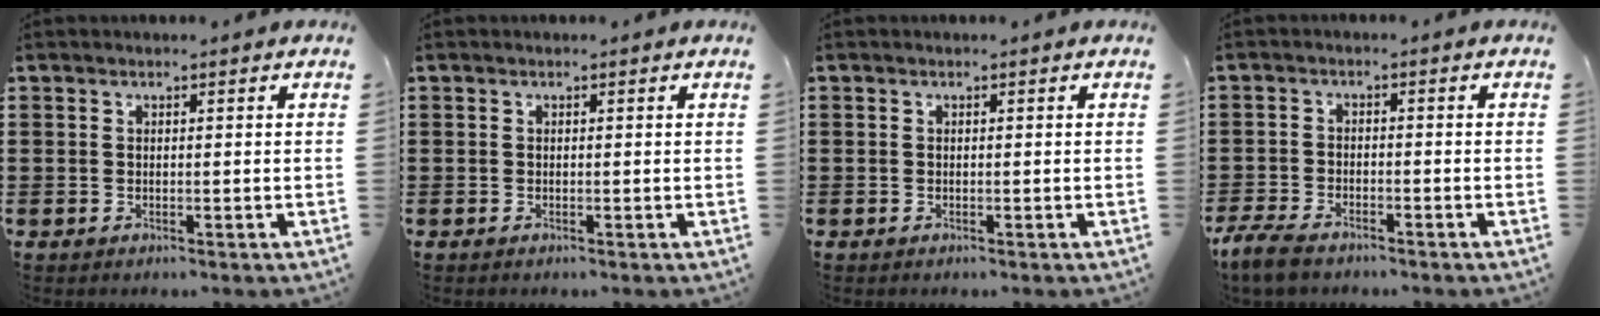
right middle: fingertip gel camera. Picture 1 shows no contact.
{"total": 0.0}
{"total": 0.0}
{"total": 3.8, "force": [-3.2, 1.1, 1.8], "torque": [-0.057, -0.005, -0.071]}